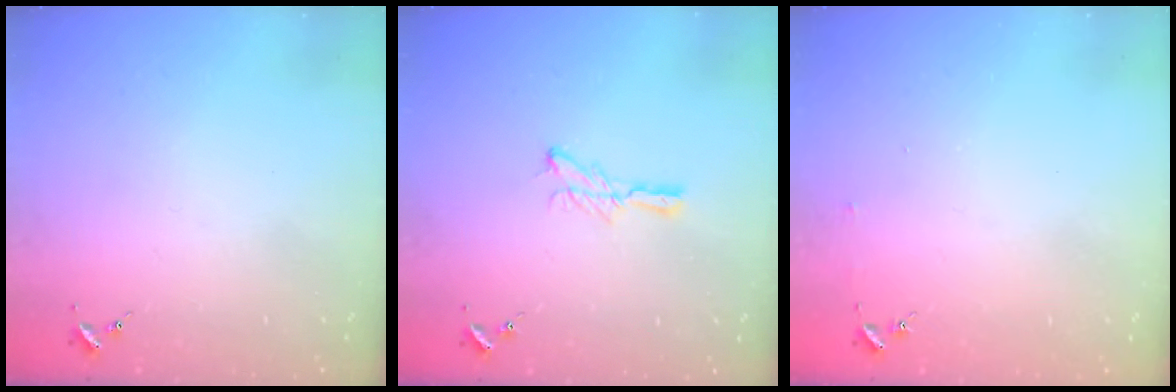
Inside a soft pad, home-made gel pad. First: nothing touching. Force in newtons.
{"total": 6.1, "press": 6.0, "slide": 0.7}
{"total": 2.5, "press": 2.5, "slide": 0.2}